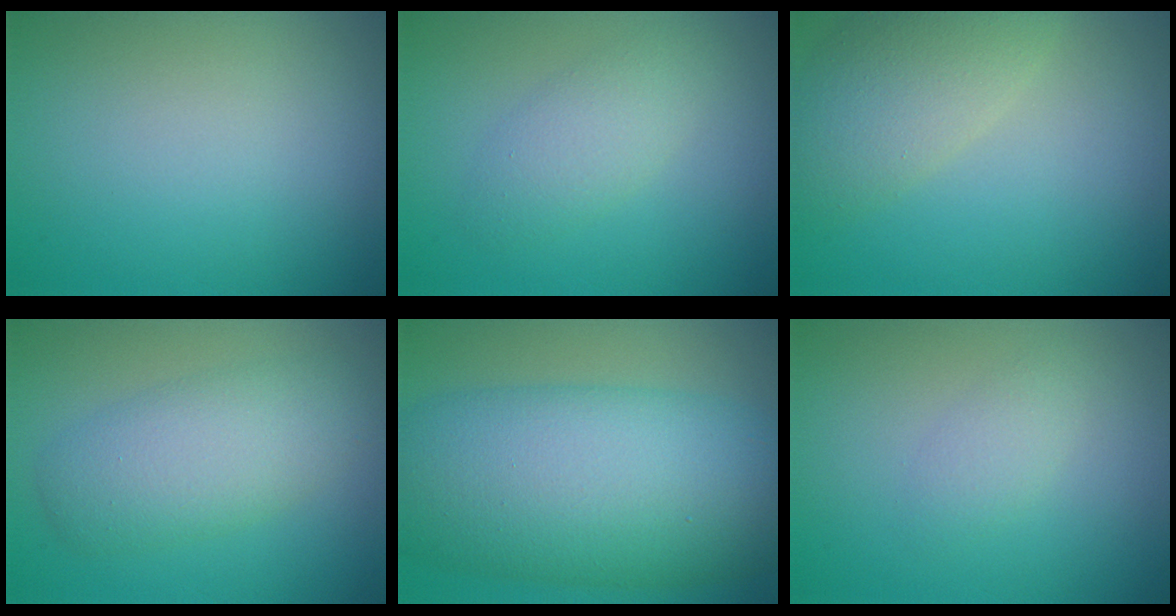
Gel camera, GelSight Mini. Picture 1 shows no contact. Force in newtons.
{"total": 2.5, "press": 2.5, "slide": 0.2}
{"total": 5.5, "press": 5.5, "slide": 0.5}
{"total": 4.7, "press": 4.7, "slide": 0.2}
{"total": 13.1, "press": 13.1, "slide": 0.1}
{"total": 1.4, "press": 1.4, "slide": 0.1}